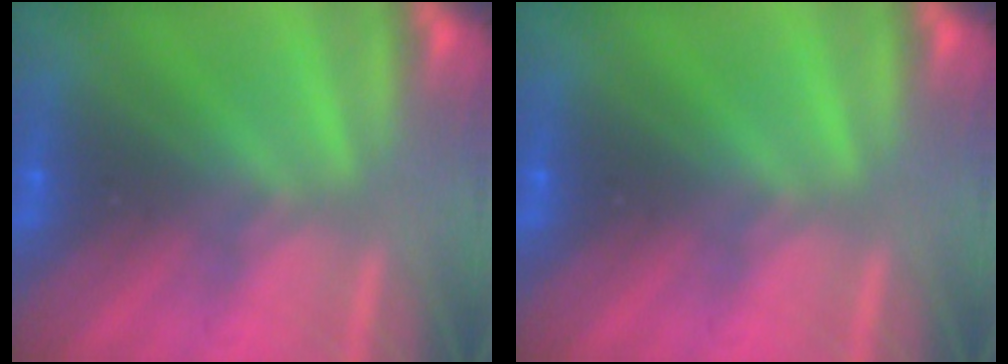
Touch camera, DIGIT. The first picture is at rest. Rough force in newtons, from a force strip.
{"total": 0.0}